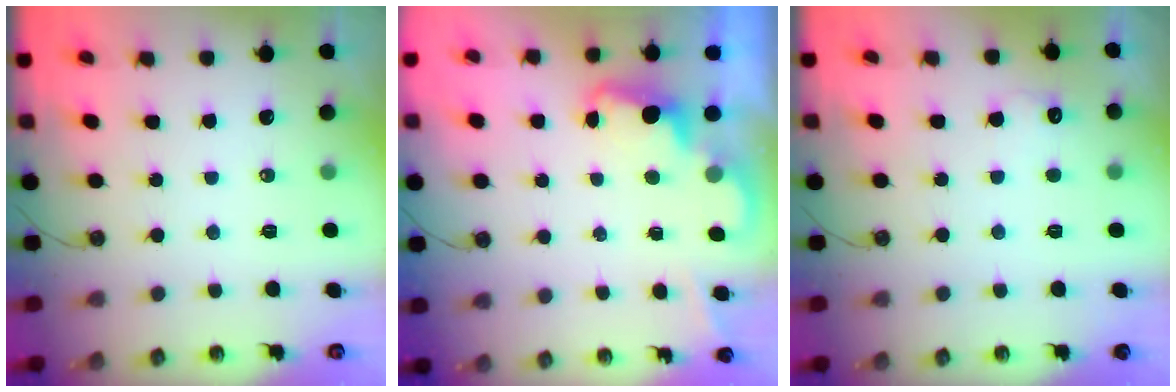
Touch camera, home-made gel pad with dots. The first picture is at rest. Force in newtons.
{"total": 2.4, "press": 2.3, "slide": 0.5}
{"total": 5.2, "press": 5.1, "slide": 1.1}